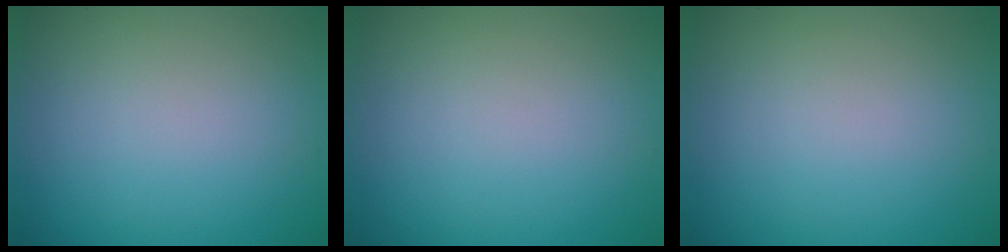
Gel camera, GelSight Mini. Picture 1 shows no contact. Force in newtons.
{"total": 0.0}
{"total": 0.0}